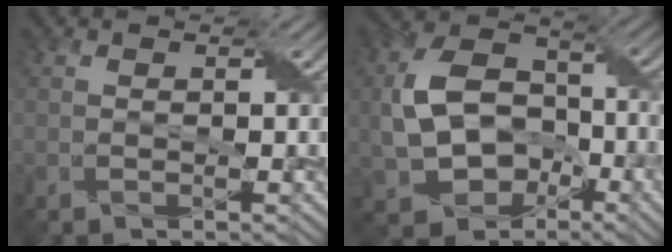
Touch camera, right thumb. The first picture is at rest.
{"total": 11.3, "force": [-2.5, 8.4, 7.1], "torque": [-0.153, -0.002, -0.053]}